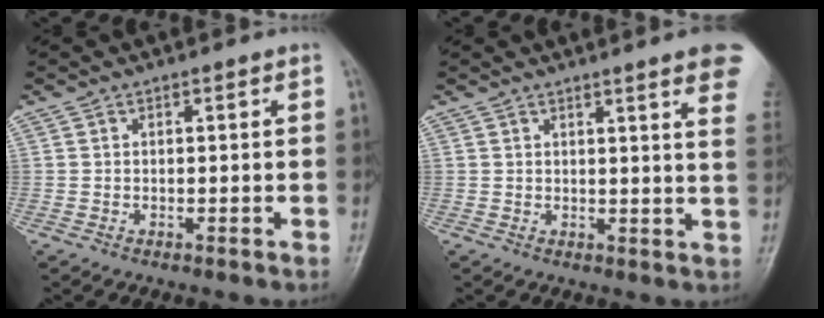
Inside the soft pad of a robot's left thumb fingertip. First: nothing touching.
{"total": 9.4, "force": [6.1, 0.9, 7.1], "torque": [-0.069, -0.017, 0.057]}